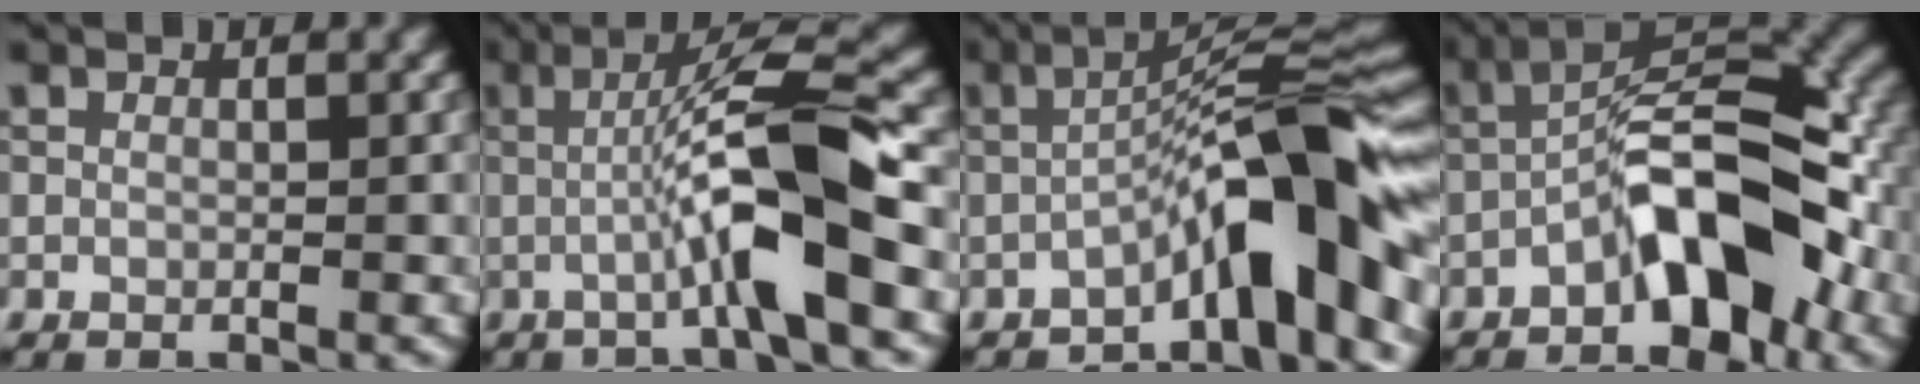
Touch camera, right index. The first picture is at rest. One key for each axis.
{"total": 8.3, "fx": -1.2, "fy": 1.1, "fz": 8.1, "tx": -0.126, "ty": 0.014, "tz": -0.028}
{"total": 9.0, "fx": -3.6, "fy": 1.6, "fz": 8.1, "tx": -0.106, "ty": 0.022, "tz": -0.067}
{"total": 9.1, "fx": -3.6, "fy": 3.9, "fz": 7.4, "tx": -0.101, "ty": 0.029, "tz": -0.069}